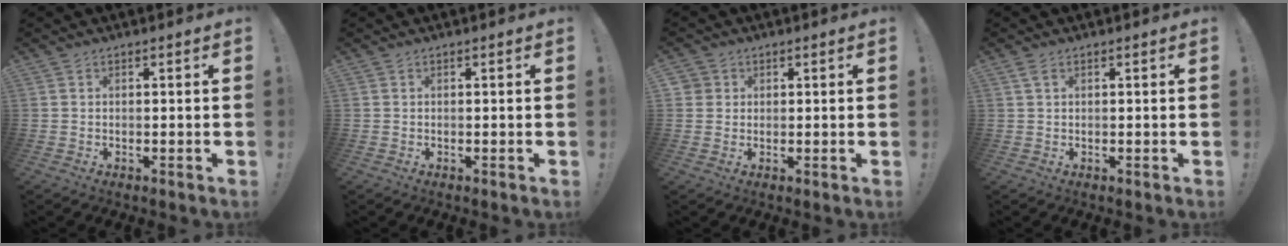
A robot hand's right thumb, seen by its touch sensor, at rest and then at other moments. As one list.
[{"total": 0.0}, {"total": 2.5, "force": [0.7, 2.4, 0.5], "torque": [-0.013, 0.002, 0.013]}, {"total": 1.5, "force": [0.7, 0.7, 1.1], "torque": [-0.025, 0.003, 0.014]}]